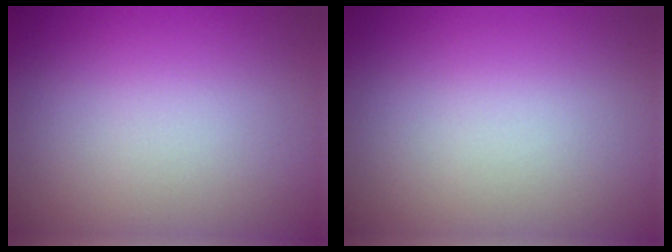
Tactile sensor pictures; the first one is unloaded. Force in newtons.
{"total": 0.0}